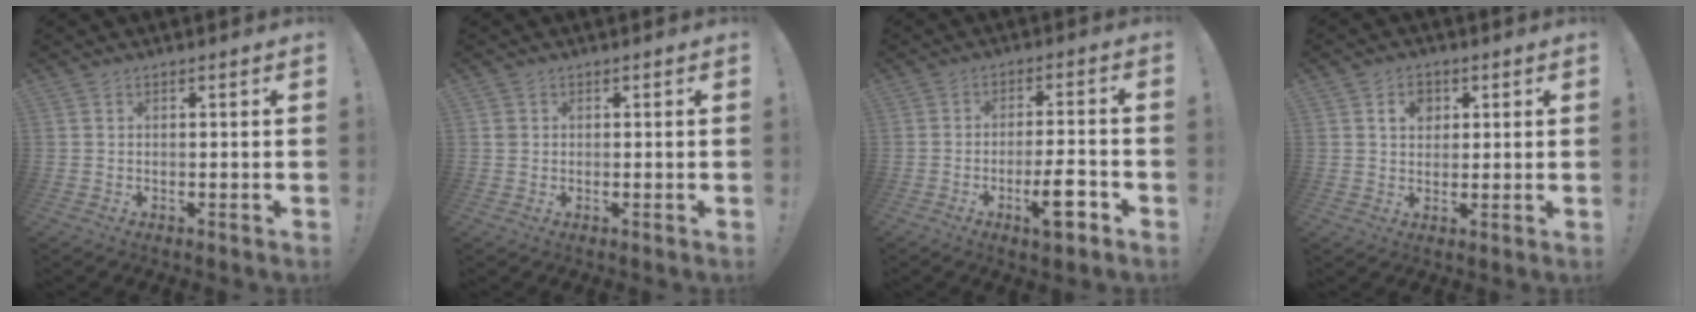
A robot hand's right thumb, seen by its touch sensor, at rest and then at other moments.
{"total": 1.4, "force": [0.4, 1.3, 0.4], "torque": [-0.003, 0.001, 0.008]}
{"total": 9.7, "force": [-4.5, 1.9, 8.3], "torque": [-0.113, 0.010, -0.078]}
{"total": 5.3, "force": [2.1, 4.1, 2.7], "torque": [-0.033, -0.001, 0.035]}